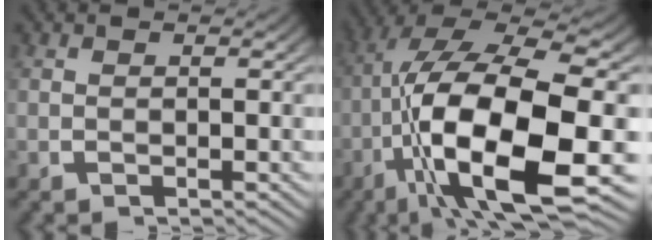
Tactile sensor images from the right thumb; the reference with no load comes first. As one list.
[{"total": 17.9, "force": [-4.1, 8.7, 15.1], "torque": [-0.324, -0.061, -0.033]}]